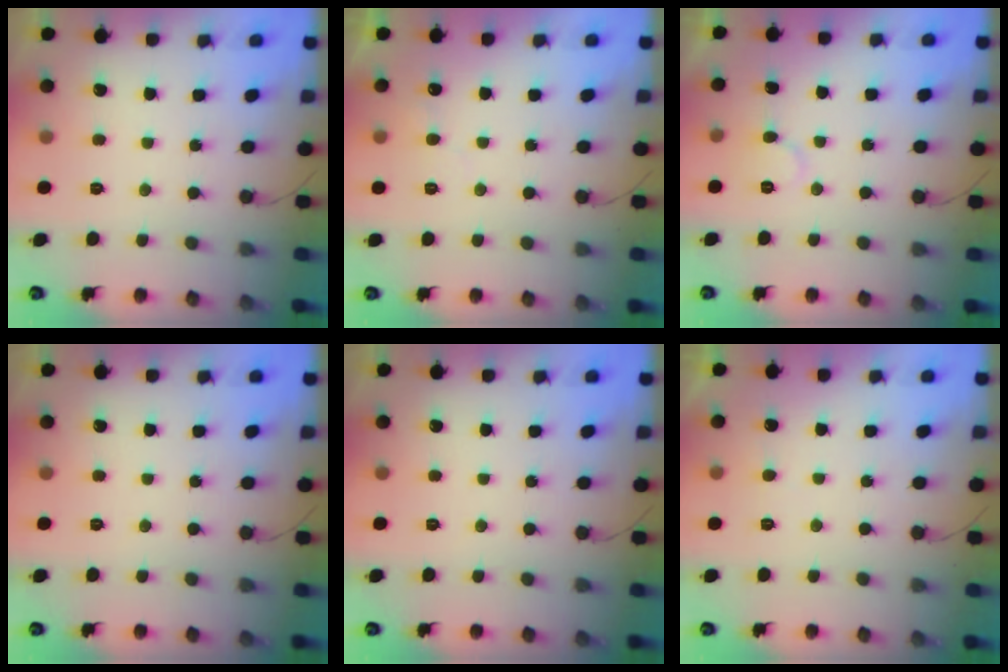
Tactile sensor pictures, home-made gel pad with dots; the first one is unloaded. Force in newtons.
{"total": 5.3, "press": 5.3, "slide": 0.3}
{"total": 4.9, "press": 4.9, "slide": 0.4}
{"total": 0.0}
{"total": 0.0}
{"total": 3.3, "press": 3.3, "slide": 0.2}